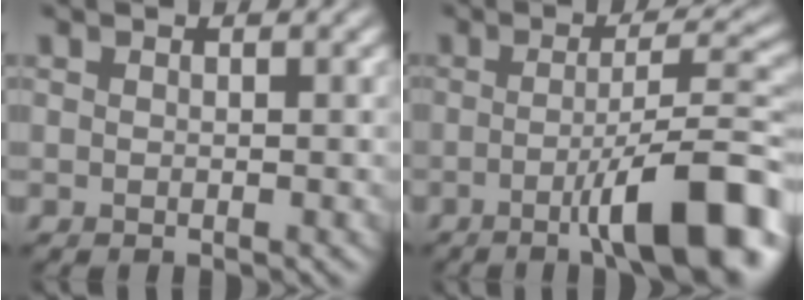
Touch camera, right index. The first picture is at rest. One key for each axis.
{"total": 10.2, "fx": -4.3, "fy": 2.0, "fz": 9.0, "tx": -0.120, "ty": 0.014, "tz": -0.067}